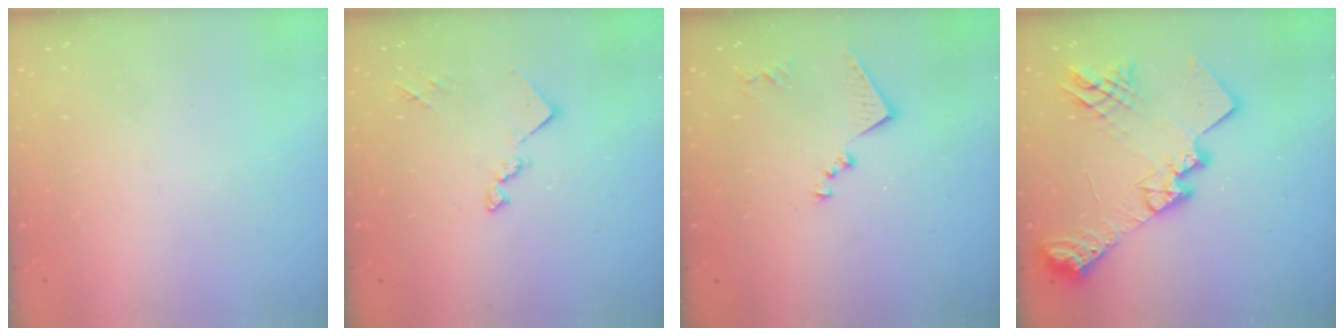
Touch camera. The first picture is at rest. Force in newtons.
{"total": 11.0, "press": 11.0, "slide": 0.5}
{"total": 11.1, "press": 11.1, "slide": 0.9}
{"total": 23.6, "press": 23.5, "slide": 1.9}